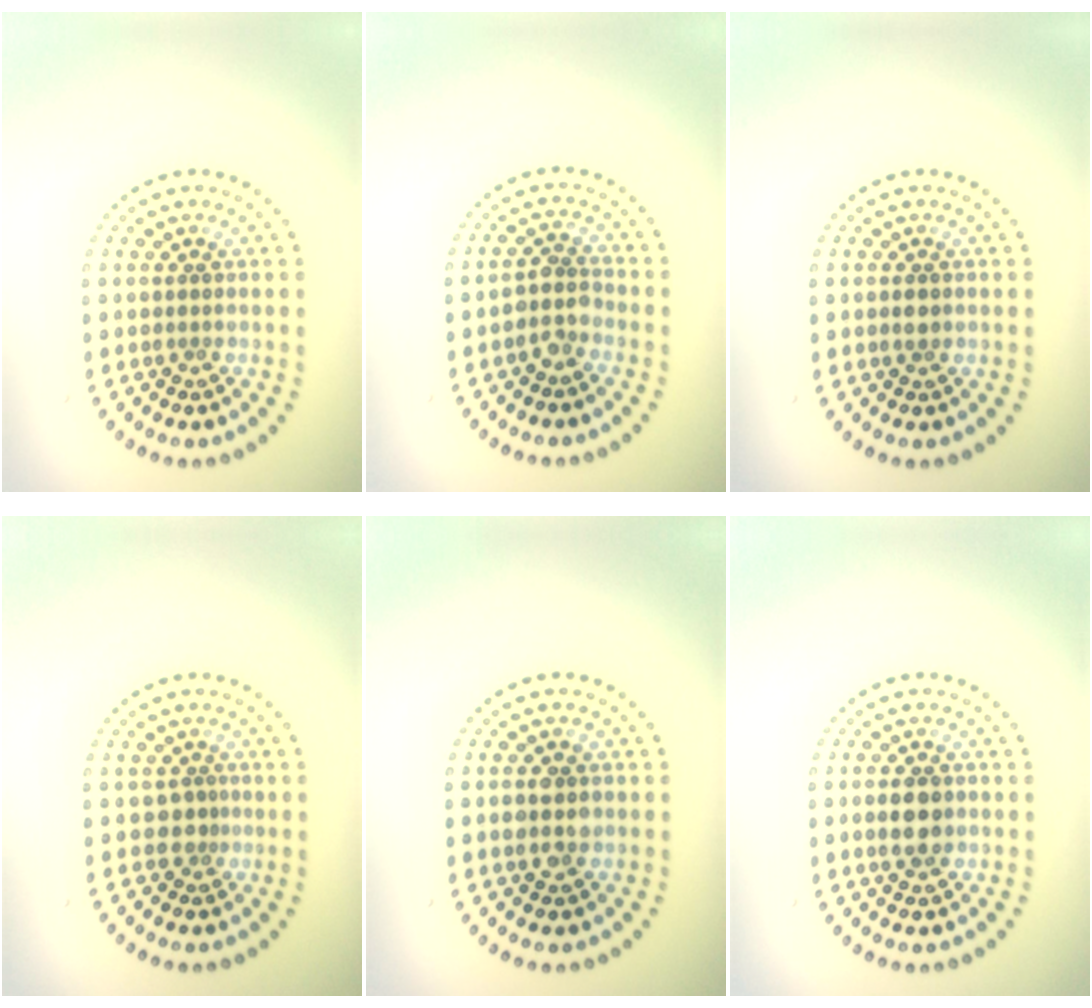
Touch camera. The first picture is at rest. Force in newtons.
{"total": 2.3, "press": 1.9, "slide": 1.3}
{"total": 1.1, "press": 1.1, "slide": 0.0}
{"total": 1.2, "press": 0.7, "slide": 1.0}
{"total": 2.7, "press": 2.7, "slide": 0.1}
{"total": 3.0, "press": 3.0, "slide": 0.1}